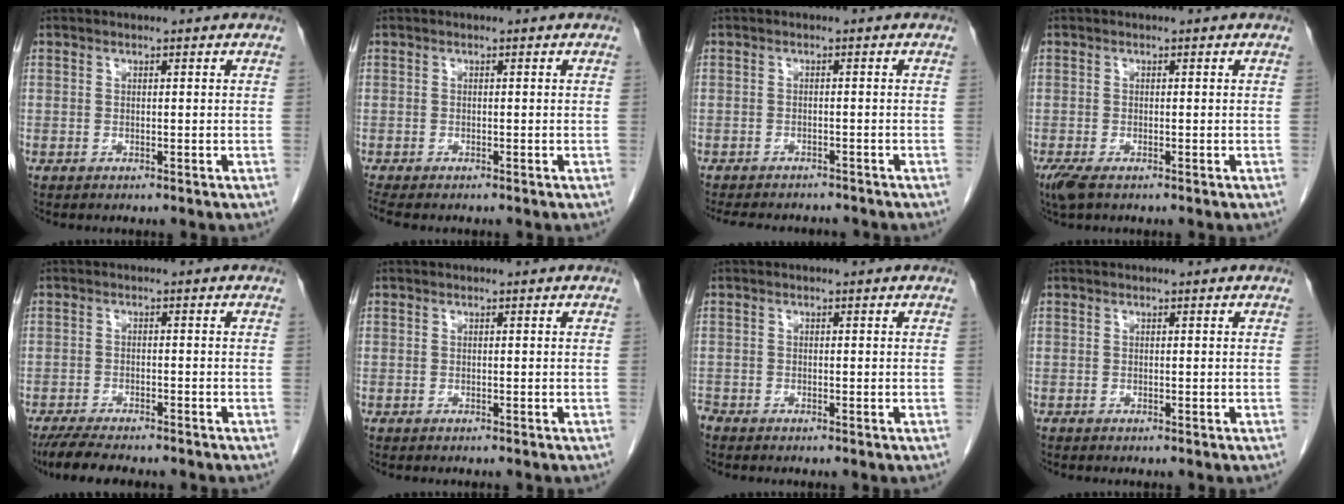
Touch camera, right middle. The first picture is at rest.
{"total": 2.4, "force": [-2.1, 0.4, 1.1], "torque": [-0.019, -0.008, -0.034]}
{"total": 9.8, "force": [-8.8, 2.9, 3.2], "torque": [-0.058, -0.002, -0.113]}
{"total": 2.8, "force": [-1.8, 0.9, 1.9], "torque": [-0.048, -0.010, -0.031]}
{"total": 8.0, "force": [-6.9, 1.4, 3.9], "torque": [-0.061, -0.017, -0.111]}
{"total": 1.6, "force": [-1.4, 0.2, 0.7], "torque": [-0.009, -0.002, -0.017]}
{"total": 1.1, "force": [-1.1, 0.1, 0.0], "torque": [-0.003, -0.004, -0.021]}
{"total": 0.0}